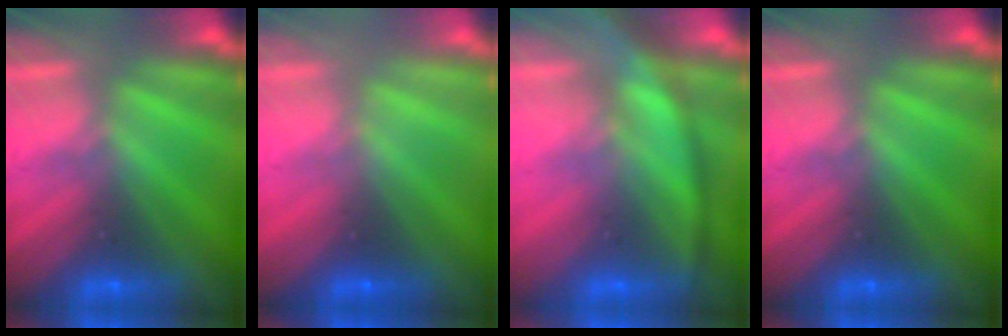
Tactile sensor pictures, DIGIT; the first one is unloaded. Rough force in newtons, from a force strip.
{"total": 3.0}
{"total": 3.1}
{"total": 0.0}